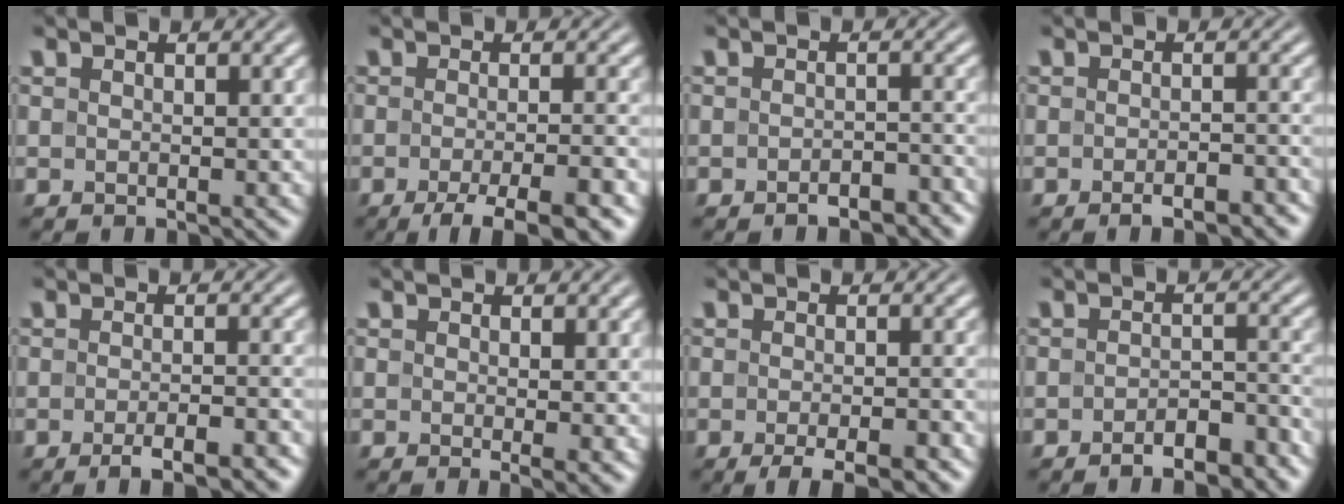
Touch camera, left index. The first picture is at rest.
{"total": 6.5, "force": [-3.8, 1.4, 5.0], "torque": [-0.067, -0.004, -0.058]}
{"total": 2.7, "force": [-2.0, 1.0, 1.4], "torque": [-0.019, 0.006, -0.026]}
{"total": 3.0, "force": [-2.0, 0.8, 2.0], "torque": [-0.027, 0.002, -0.027]}
{"total": 4.1, "force": [-2.4, 1.0, 3.1], "torque": [-0.044, -0.001, -0.037]}
{"total": 1.4, "force": [0.2, 0.2, 1.4], "torque": [-0.017, -0.011, 0.003]}
{"total": 4.2, "force": [-2.5, 1.0, 3.3], "torque": [-0.050, 0.000, -0.037]}
{"total": 3.8, "force": [-2.6, 1.4, 2.4], "torque": [-0.031, 0.006, -0.036]}